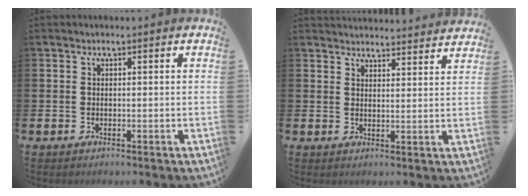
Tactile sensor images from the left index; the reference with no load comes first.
{"total": 3.8, "force": [3.8, 0.3, -0.1], "torque": [0.001, -0.027, 0.068]}